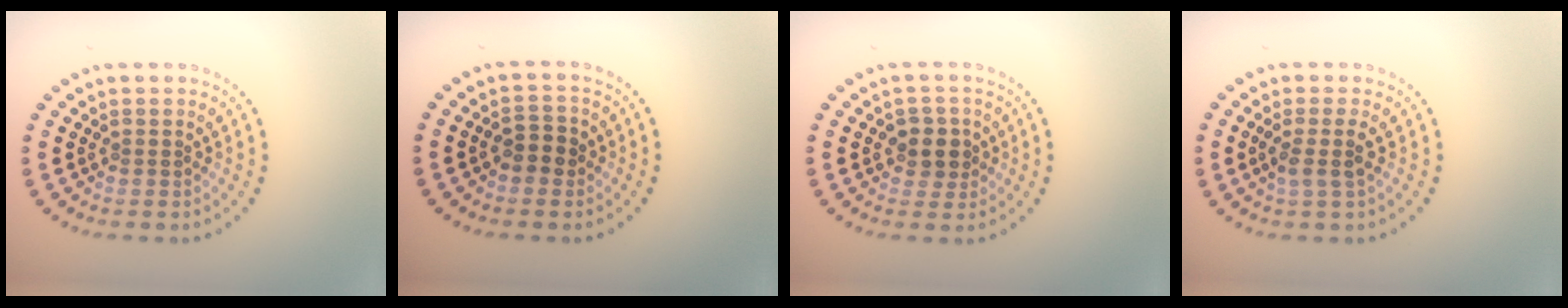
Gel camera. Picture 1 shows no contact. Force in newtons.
{"total": 1.6, "press": 1.6, "slide": 0.5}
{"total": 2.4, "press": 2.2, "slide": 1.0}
{"total": 1.9, "press": 1.5, "slide": 1.0}